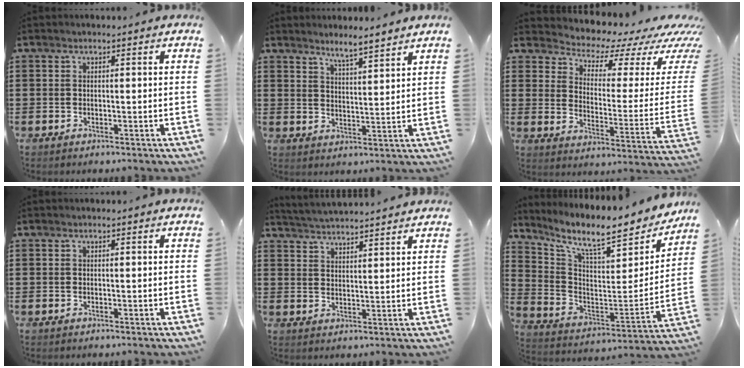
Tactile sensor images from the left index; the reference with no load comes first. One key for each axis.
{"total": 4.2, "fx": 4.0, "fy": -0.3, "fz": 1.3, "tx": -0.036, "ty": -0.015, "tz": 0.071}
{"total": 4.9, "fx": 4.5, "fy": 1.4, "fz": 1.4, "tx": -0.040, "ty": -0.047, "tz": 0.071}
{"total": 0.0}
{"total": 3.4, "fx": 3.3, "fy": -0.5, "fz": -0.2, "tx": -0.010, "ty": -0.017, "tz": 0.059}
{"total": 10.6, "fx": 8.8, "fy": 1.9, "fz": 5.6, "tx": -0.123, "ty": -0.074, "tz": 0.143}